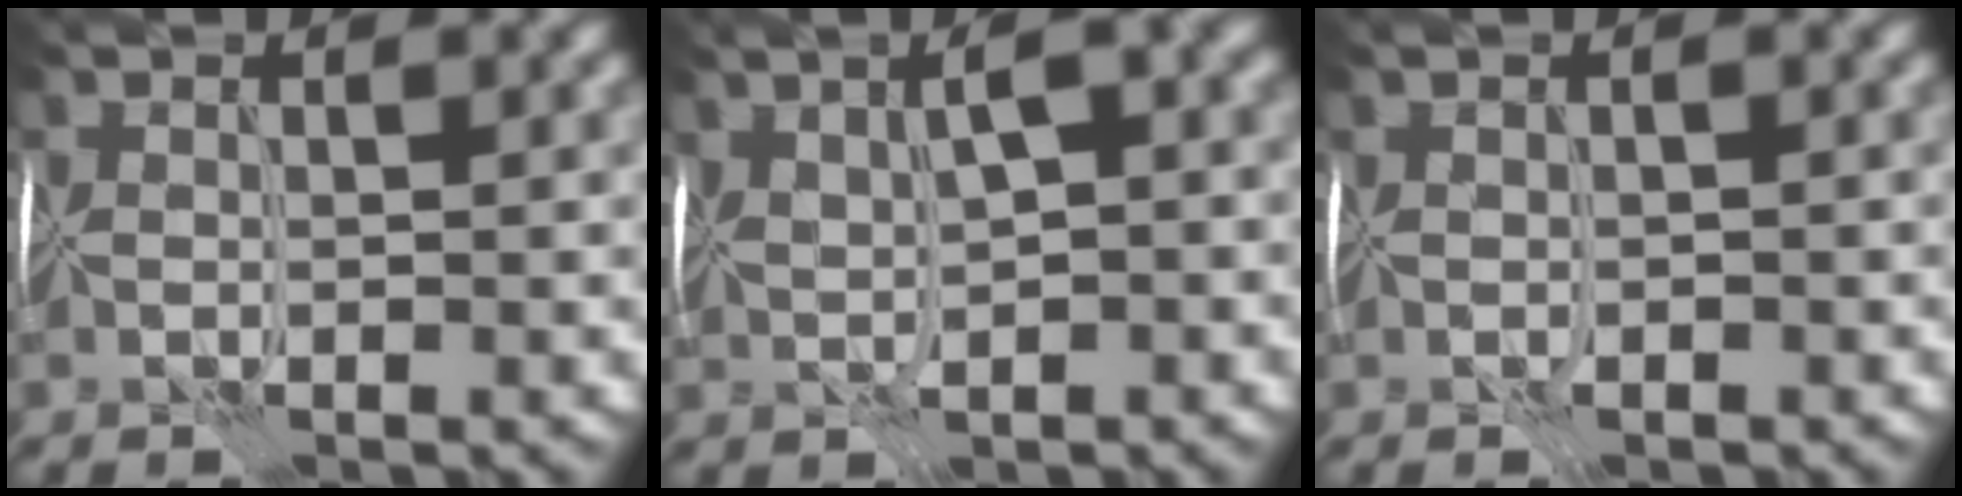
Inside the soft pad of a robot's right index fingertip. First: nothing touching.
{"total": 4.9, "force": [1.9, 1.8, 4.1], "torque": [-0.068, 0.014, 0.034]}
{"total": 0.8, "force": [-0.5, 0.5, 0.5], "torque": [-0.004, -0.003, -0.005]}